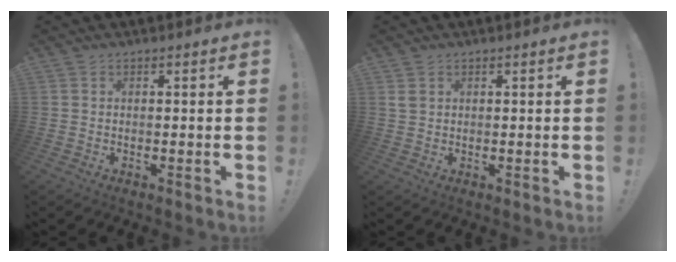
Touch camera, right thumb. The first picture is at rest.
{"total": 1.6, "force": [0.8, 1.2, 0.6], "torque": [-0.005, -0.001, 0.015]}